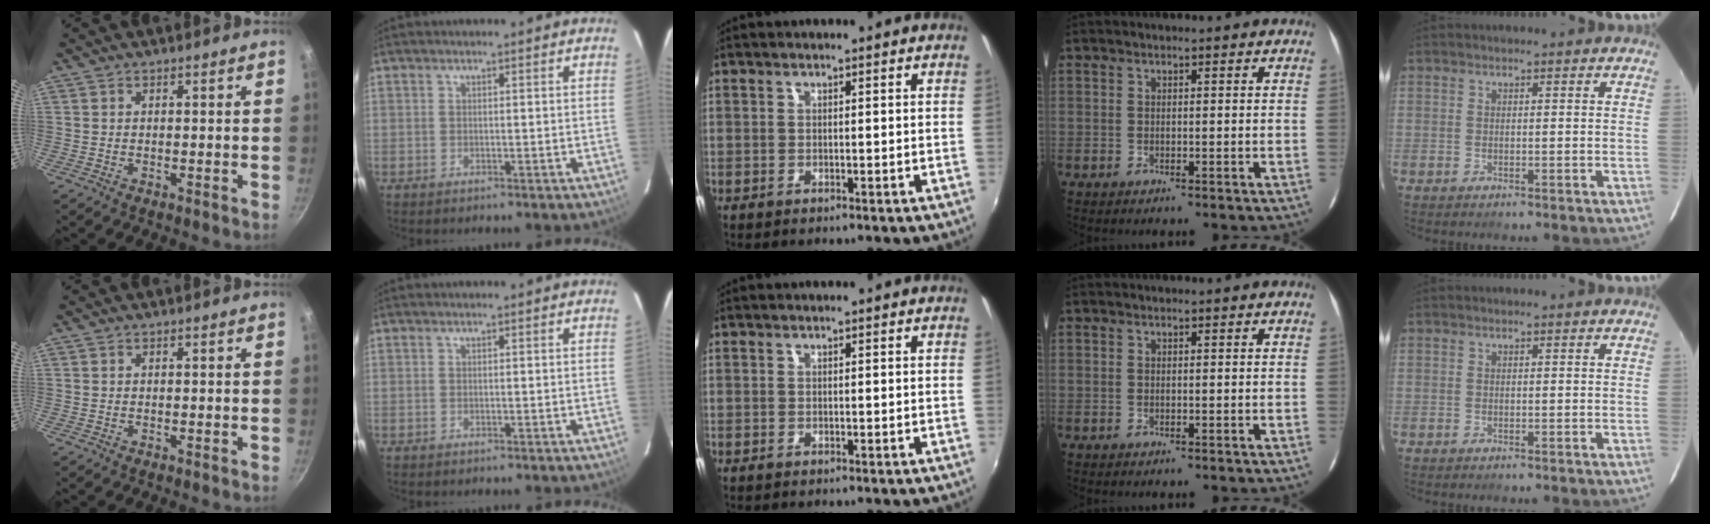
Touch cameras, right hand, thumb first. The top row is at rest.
{}